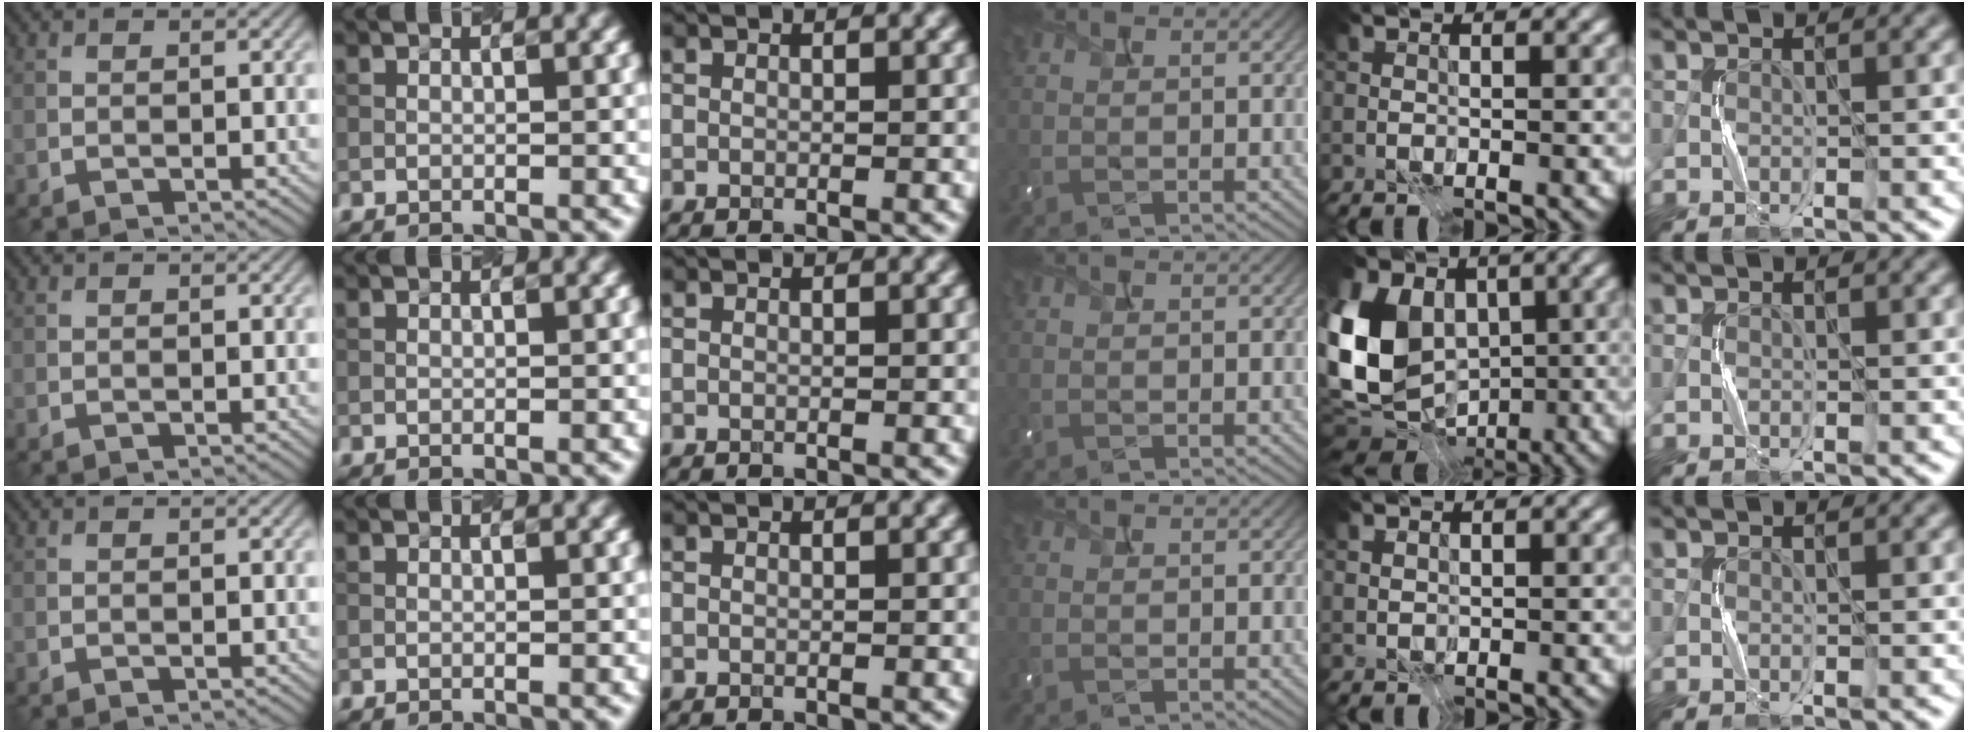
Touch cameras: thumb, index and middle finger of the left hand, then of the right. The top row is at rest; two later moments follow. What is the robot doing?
{"motion": "press", "object": "camera"}